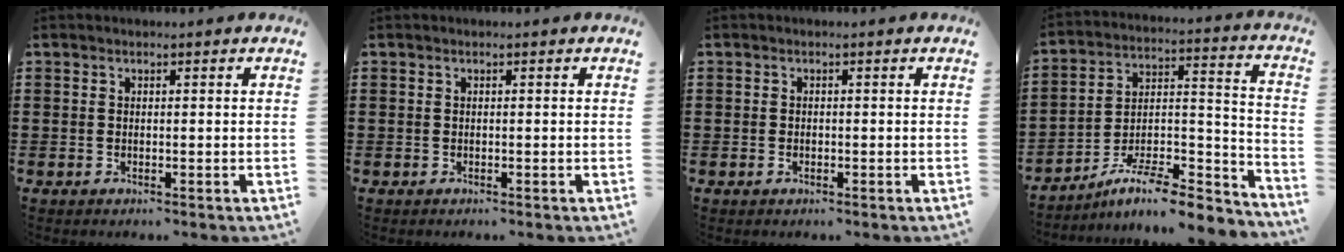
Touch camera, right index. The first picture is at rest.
{"total": 0.0}
{"total": 0.5, "force": [-0.2, 0.2, 0.5], "torque": [-0.012, -0.005, -0.003]}
{"total": 9.3, "force": [-7.6, 1.9, 5.0], "torque": [-0.074, 0.016, -0.144]}